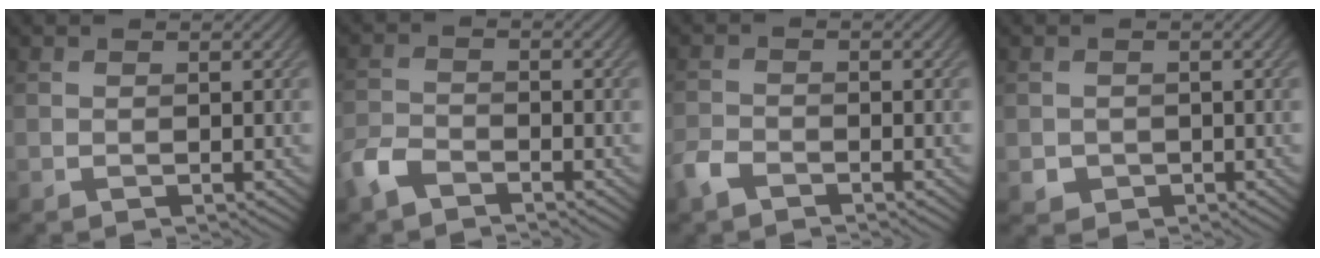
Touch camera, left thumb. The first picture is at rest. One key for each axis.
{"total": 4.0, "fx": -3.1, "fy": 1.5, "fz": 2.0, "tx": -0.047, "ty": -0.005, "tz": -0.076}
{"total": 2.8, "fx": -2.2, "fy": 1.0, "fz": 1.4, "tx": -0.033, "ty": -0.004, "tz": -0.053}
{"total": 1.8, "fx": -0.5, "fy": 1.7, "fz": 0.4, "tx": -0.007, "ty": -0.010, "tz": -0.012}